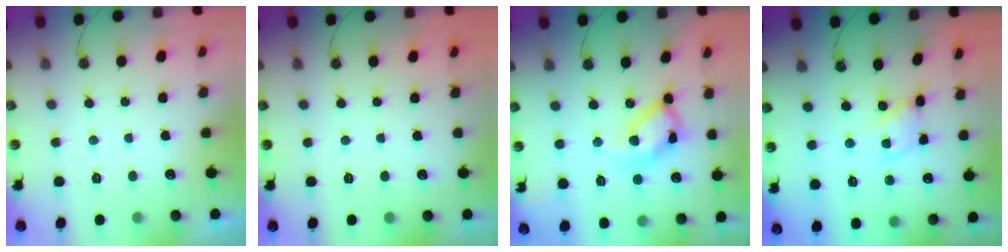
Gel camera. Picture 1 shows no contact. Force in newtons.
{"total": 0.0}
{"total": 14.5, "press": 14.5, "slide": 1.2}
{"total": 2.8, "press": 2.8, "slide": 0.2}